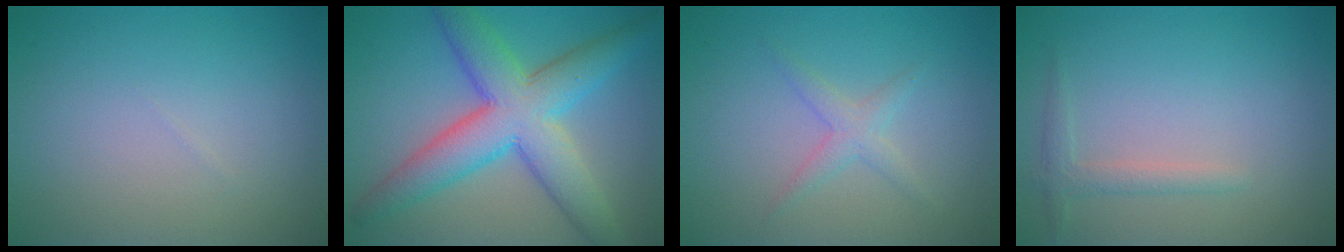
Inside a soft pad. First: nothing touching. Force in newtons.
{"total": 8.6, "press": 8.6, "slide": 0.2}
{"total": 1.7, "press": 1.7, "slide": 0.1}
{"total": 1.5, "press": 1.5, "slide": 0.1}